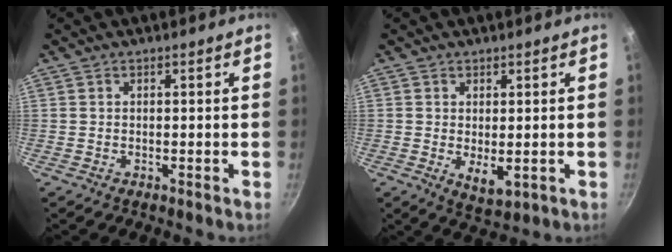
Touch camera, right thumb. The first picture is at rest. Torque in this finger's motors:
{"motor_torque": [-0.30, 0.26, 0.35, -0.04, 0.03]}